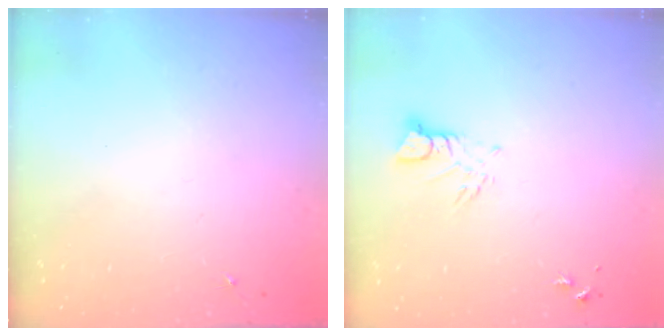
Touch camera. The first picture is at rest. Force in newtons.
{"total": 3.7, "press": 3.7, "slide": 0.4}